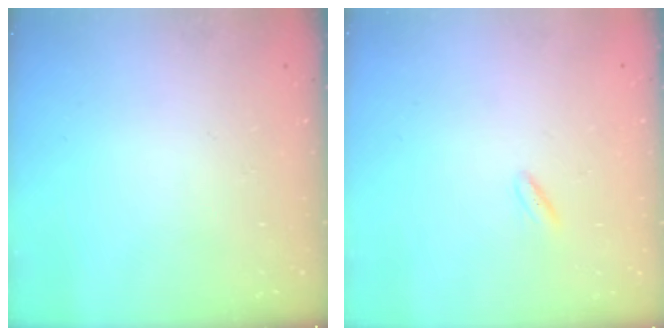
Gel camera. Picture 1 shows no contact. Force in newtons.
{"total": 2.2, "press": 2.0, "slide": 1.0}